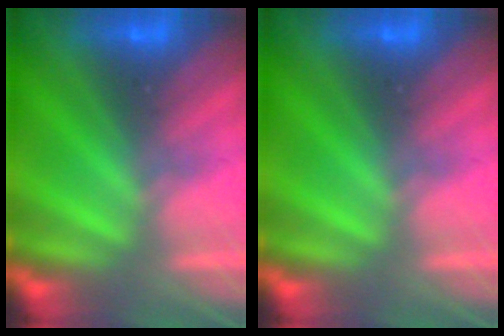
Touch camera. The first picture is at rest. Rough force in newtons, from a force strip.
{"total": 0.0}